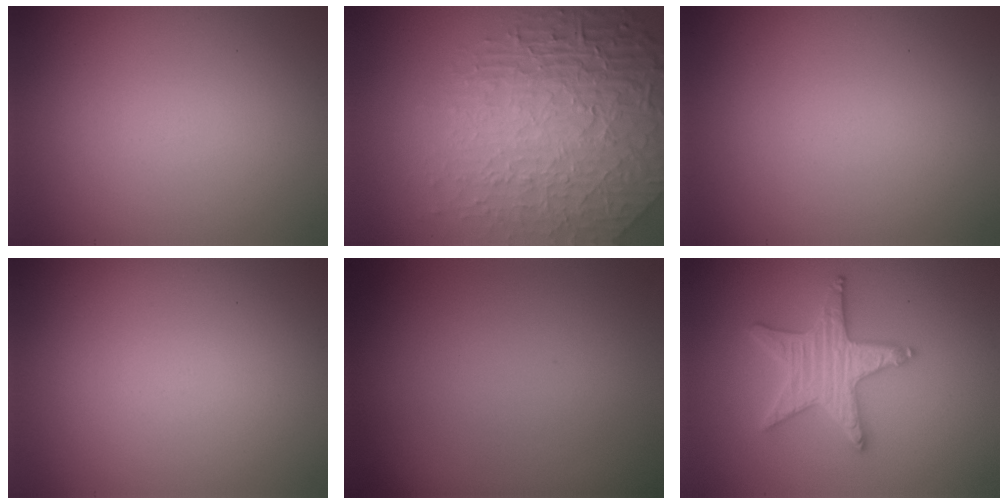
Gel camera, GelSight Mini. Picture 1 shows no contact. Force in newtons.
{"total": 9.0, "press": 6.1, "slide": 6.6}
{"total": 0.0}
{"total": 0.0}
{"total": 0.0}
{"total": 4.2, "press": 4.1, "slide": 0.8}